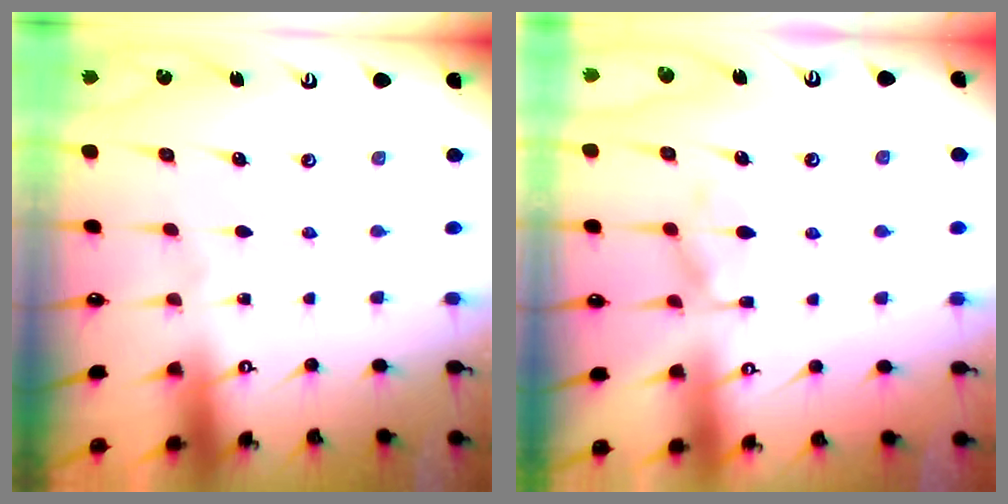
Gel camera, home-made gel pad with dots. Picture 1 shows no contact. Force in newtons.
{"total": 7.6, "press": 7.6, "slide": 0.6}